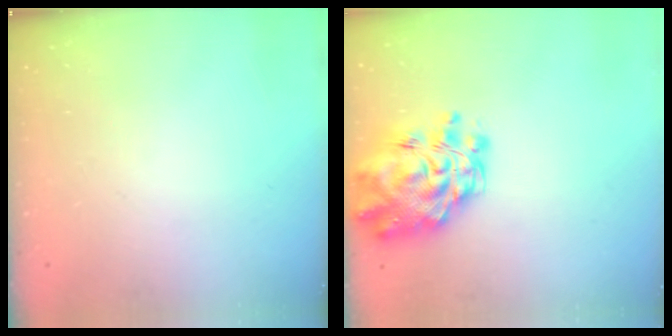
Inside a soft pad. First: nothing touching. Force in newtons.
{"total": 15.0, "press": 14.1, "slide": 5.1}